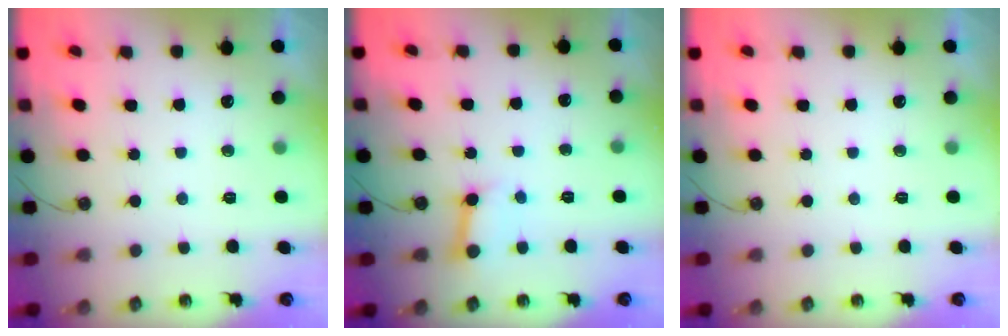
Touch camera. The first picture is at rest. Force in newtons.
{"total": 4.7, "press": 4.6, "slide": 0.7}
{"total": 0.0}